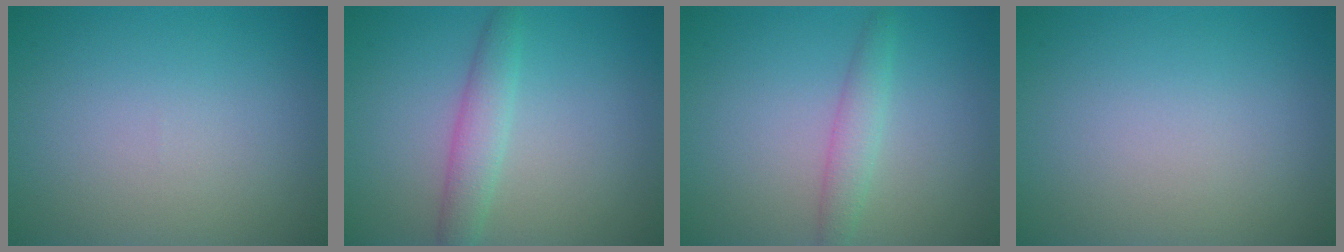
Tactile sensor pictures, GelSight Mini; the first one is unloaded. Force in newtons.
{"total": 2.6, "press": 2.6, "slide": 0.1}
{"total": 2.0, "press": 2.0, "slide": 0.0}
{"total": 0.0}